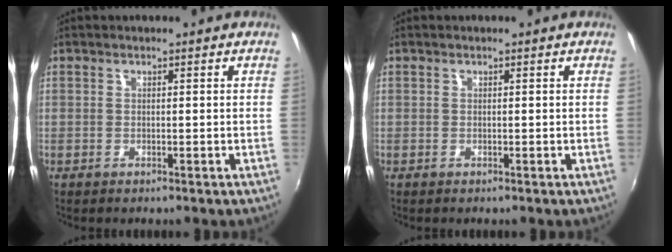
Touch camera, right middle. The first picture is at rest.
{"total": 0.0}